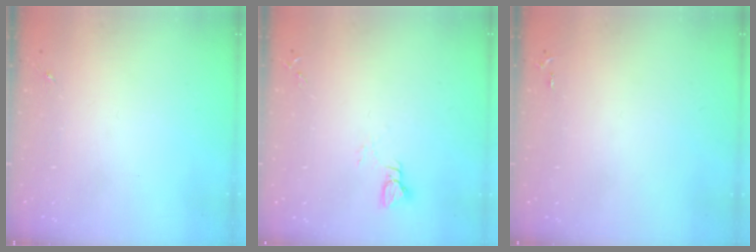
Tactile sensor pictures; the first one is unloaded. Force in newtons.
{"total": 3.0, "press": 3.0, "slide": 0.3}
{"total": 2.5, "press": 2.5, "slide": 0.3}